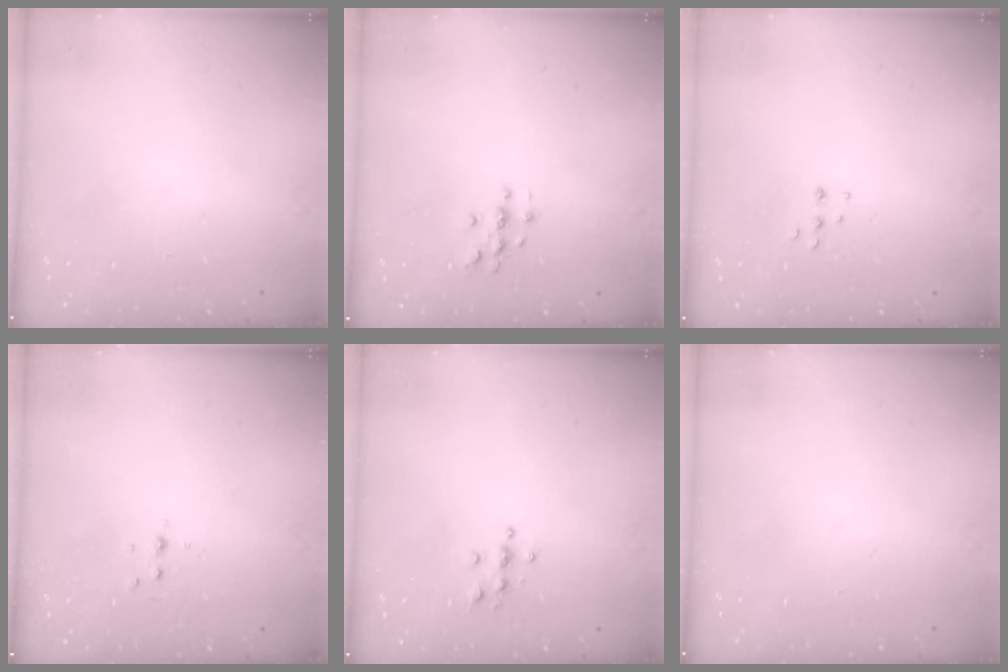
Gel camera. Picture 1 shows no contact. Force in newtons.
{"total": 2.9, "press": 2.9, "slide": 0.3}
{"total": 3.6, "press": 3.5, "slide": 0.9}
{"total": 4.0, "press": 3.6, "slide": 1.8}
{"total": 3.9, "press": 3.9, "slide": 0.4}
{"total": 0.0}